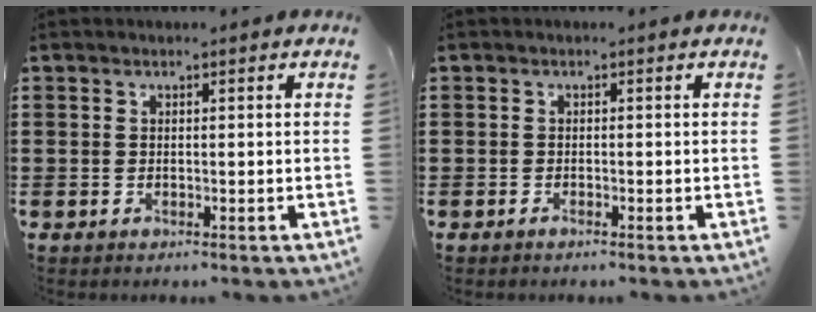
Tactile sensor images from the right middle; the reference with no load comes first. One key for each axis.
{"total": 0.7, "fx": -0.5, "fy": 0.1, "fz": 0.4, "tx": -0.010, "ty": -0.003, "tz": -0.010}